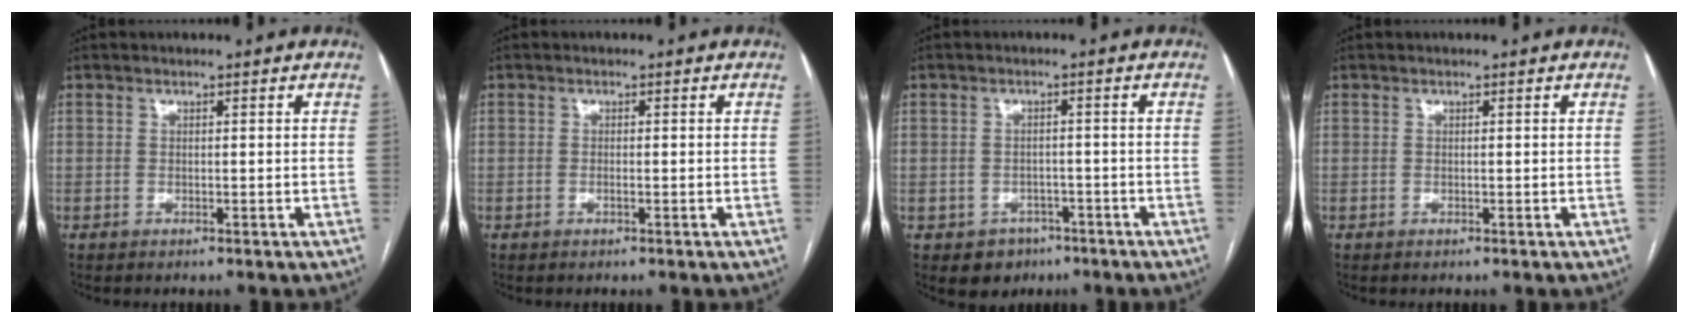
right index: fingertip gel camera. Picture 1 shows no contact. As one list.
[{"total": 0.7, "force": [-0.3, 0.0, 0.6], "torque": [-0.013, 0.000, -0.003]}, {"total": 4.1, "force": [-2.1, 3.4, 0.5], "torque": [-0.003, 0.011, -0.023]}, {"total": 0.0}]